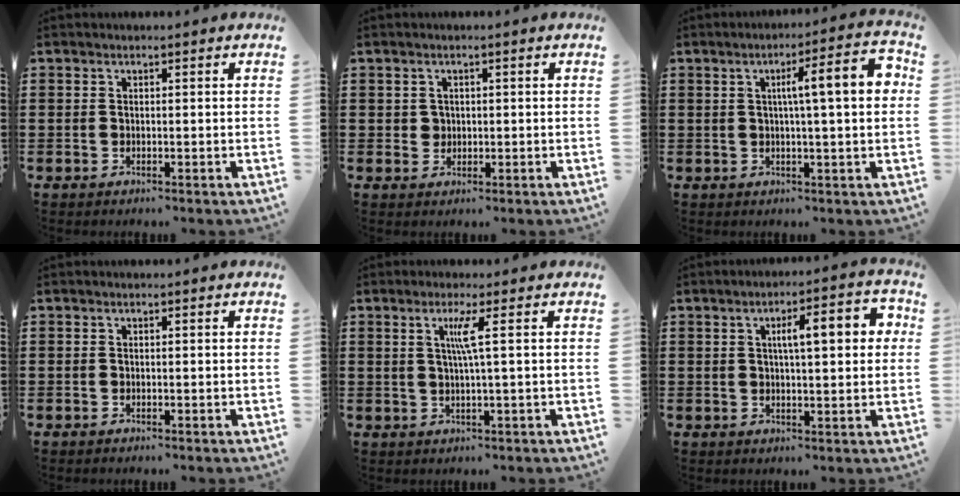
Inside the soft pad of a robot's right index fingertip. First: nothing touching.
{"total": 1.5, "force": [0.3, 1.4, 0.4], "torque": [-0.013, 0.007, 0.005]}
{"total": 9.1, "force": [1.6, 1.1, 8.9], "torque": [-0.141, -0.003, 0.015]}
{"total": 0.0}
{"total": 3.7, "force": [0.8, -0.6, 3.6], "torque": [-0.071, -0.004, 0.008]}
{"total": 7.1, "force": [1.7, 2.0, 6.6], "torque": [-0.105, 0.001, 0.019]}